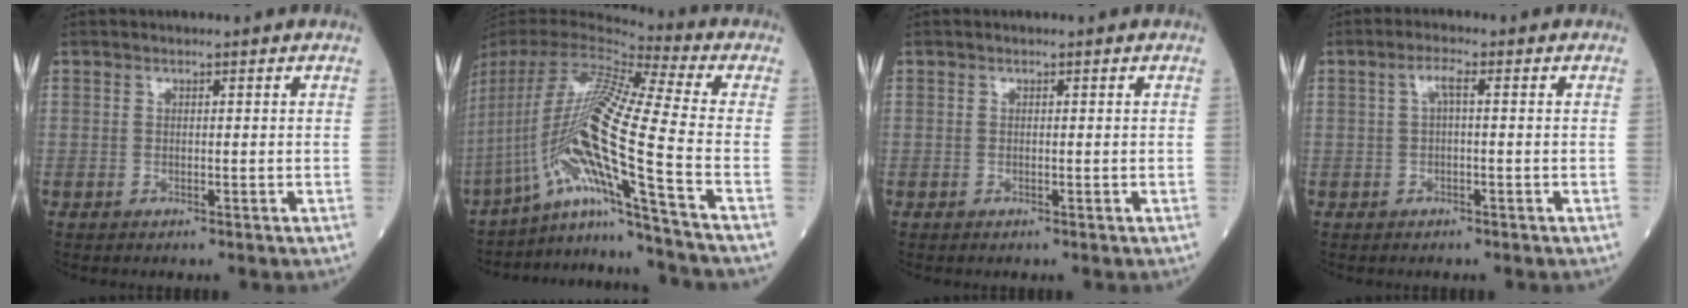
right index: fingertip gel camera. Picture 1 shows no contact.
{"total": 20.4, "force": [-9.9, -3.0, 17.6], "torque": [-0.366, -0.008, -0.185]}
{"total": 0.0}
{"total": 2.2, "force": [0.3, 0.3, 2.2], "torque": [-0.043, 0.009, 0.007]}